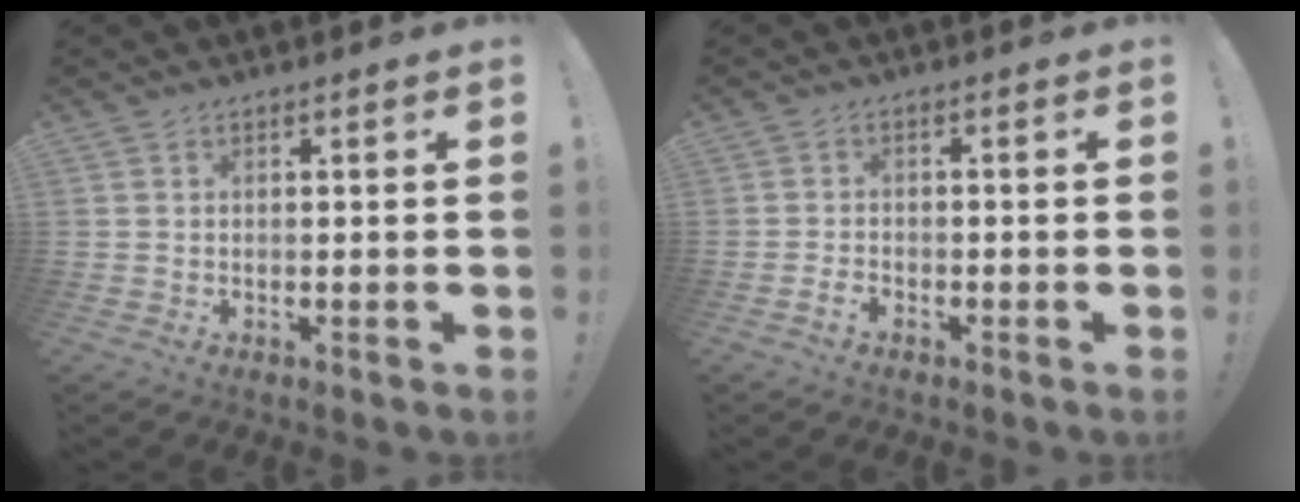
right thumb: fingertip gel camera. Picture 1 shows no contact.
{"total": 2.4, "force": [-1.8, 1.0, 1.2], "torque": [-0.016, 0.005, -0.033]}